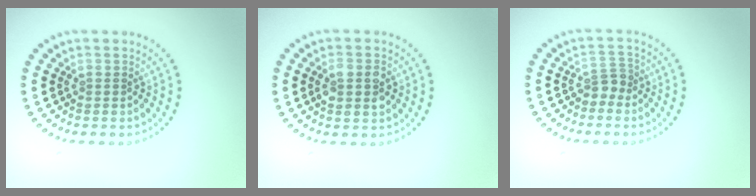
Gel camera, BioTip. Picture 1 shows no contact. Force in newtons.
{"total": 2.9, "press": 2.9, "slide": 0.3}
{"total": 1.7, "press": 1.3, "slide": 1.1}